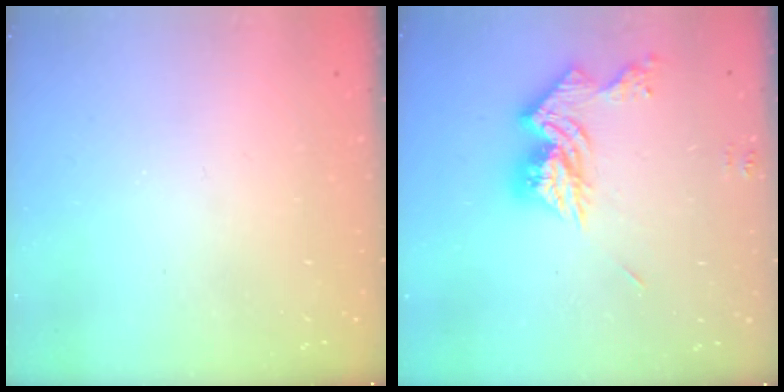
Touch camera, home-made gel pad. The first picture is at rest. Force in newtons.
{"total": 13.6, "press": 13.6, "slide": 1.3}